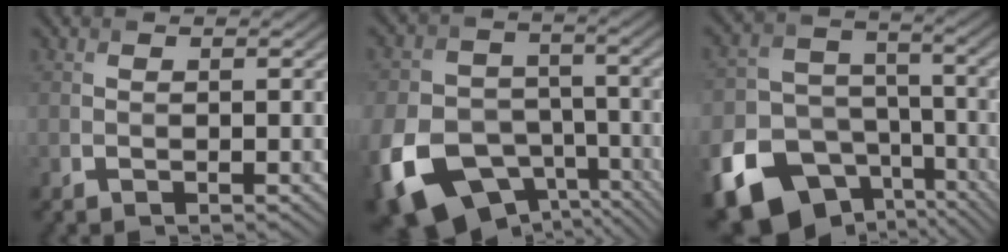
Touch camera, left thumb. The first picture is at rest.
{"total": 17.0, "force": [-8.0, 12.0, 9.0], "torque": [-0.245, -0.061, -0.127]}
{"total": 19.7, "force": [-10.9, 14.7, 7.4], "torque": [-0.186, -0.086, -0.166]}